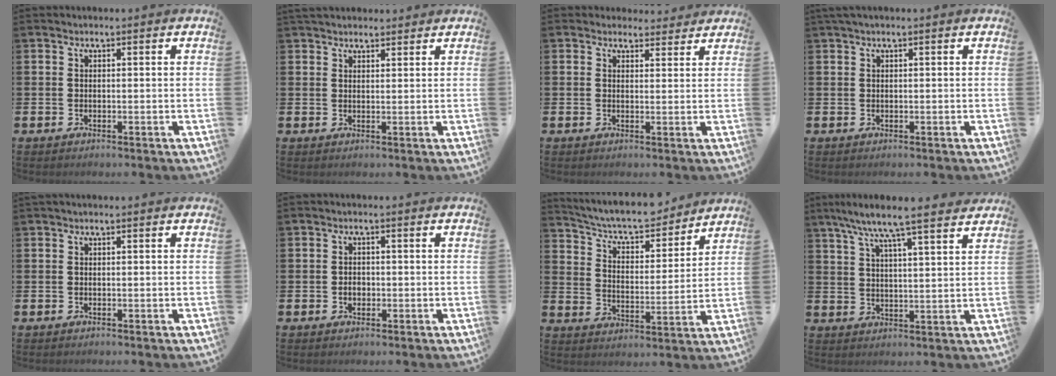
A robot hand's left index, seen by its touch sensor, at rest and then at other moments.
{"total": 2.5, "force": [2.4, 0.8, 0.4], "torque": [0.001, -0.008, 0.041]}
{"total": 2.7, "force": [2.5, 1.0, -0.1], "torque": [0.006, -0.011, 0.043]}
{"total": 0.7, "force": [0.4, 0.0, 0.6], "torque": [-0.017, 0.004, 0.008]}
{"total": 0.0}
{"total": 1.6, "force": [-0.3, 1.3, 0.9], "torque": [-0.008, 0.002, -0.010]}
{"total": 7.0, "force": [6.6, 1.6, 1.8], "torque": [-0.063, -0.049, 0.111]}
{"total": 7.4, "force": [6.6, 0.0, 3.4], "torque": [-0.081, -0.036, 0.112]}